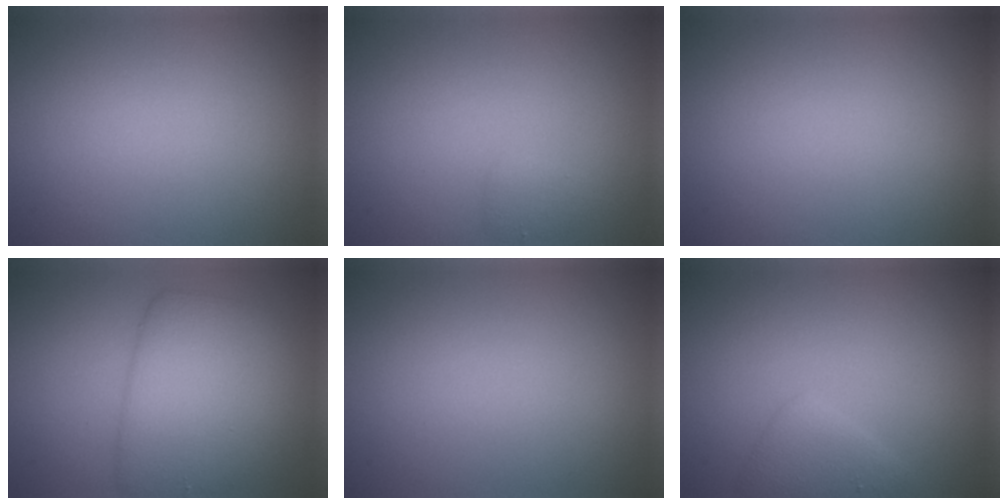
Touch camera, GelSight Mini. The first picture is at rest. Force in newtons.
{"total": 1.1, "press": 1.1, "slide": 0.1}
{"total": 0.0}
{"total": 6.4, "press": 6.4, "slide": 0.1}
{"total": 0.0}
{"total": 2.2, "press": 2.2, "slide": 0.1}